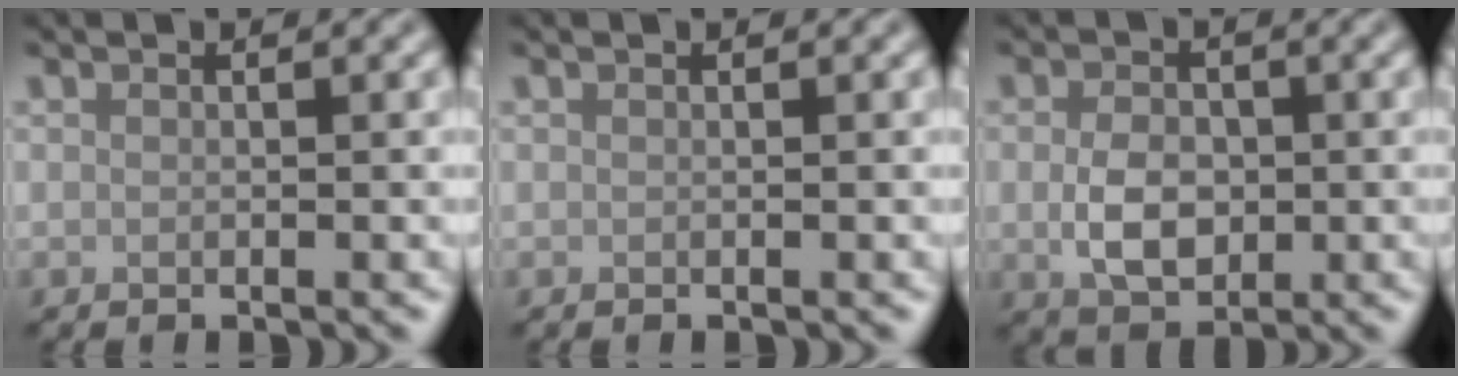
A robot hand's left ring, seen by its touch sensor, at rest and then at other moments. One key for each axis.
{"total": 0.0}
{"total": 4.0, "fx": -0.3, "fy": 2.8, "fz": 2.8, "tx": -0.056, "ty": -0.003, "tz": -0.007}